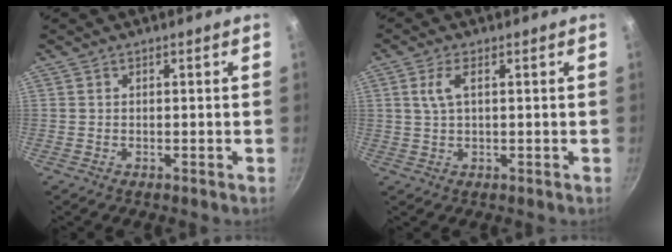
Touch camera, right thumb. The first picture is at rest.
{"total": 3.7, "force": [1.0, 1.4, 3.2], "torque": [-0.072, 0.005, 0.020]}